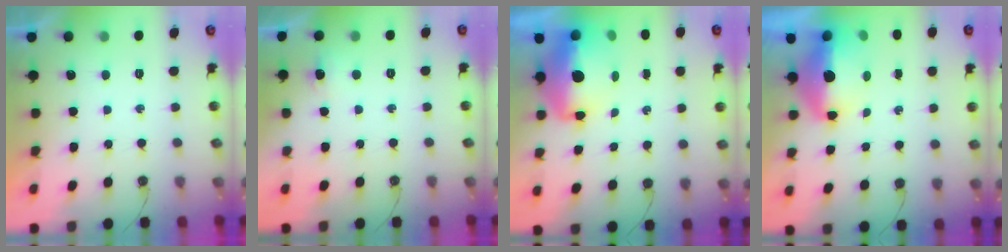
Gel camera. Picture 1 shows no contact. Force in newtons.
{"total": 4.9, "press": 4.6, "slide": 1.4}
{"total": 12.9, "press": 12.8, "slide": 1.5}
{"total": 11.2, "press": 11.1, "slide": 2.0}